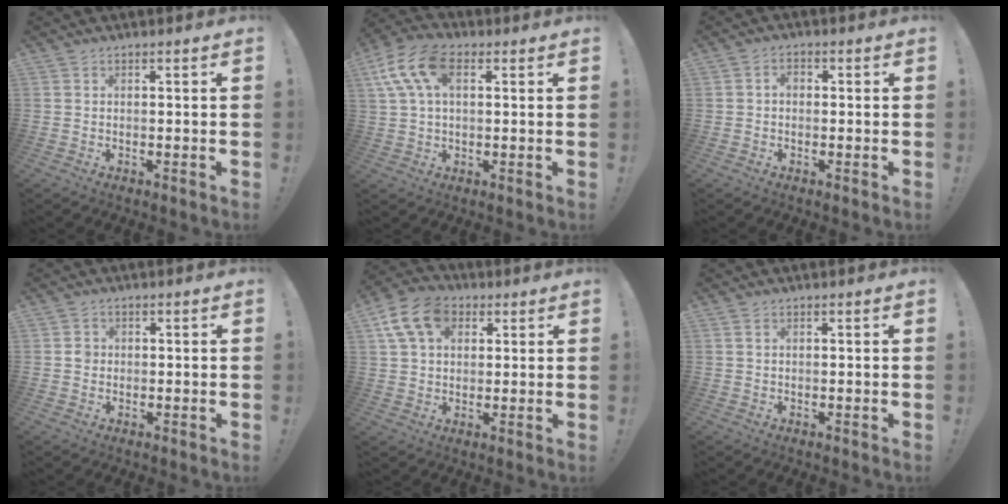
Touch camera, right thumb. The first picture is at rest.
{"total": 13.5, "force": [4.3, 8.1, 9.9], "torque": [-0.190, -0.002, 0.083]}
{"total": 2.1, "force": [-0.6, 1.4, 1.4], "torque": [-0.020, 0.006, -0.013]}
{"total": 1.8, "force": [-0.2, 1.7, 0.5], "torque": [0.008, -0.001, -0.007]}
{"total": 13.4, "force": [5.4, 9.5, 7.7], "torque": [-0.135, -0.011, 0.108]}
{"total": 0.7, "force": [0.3, 0.3, 0.5], "torque": [-0.007, -0.001, 0.005]}